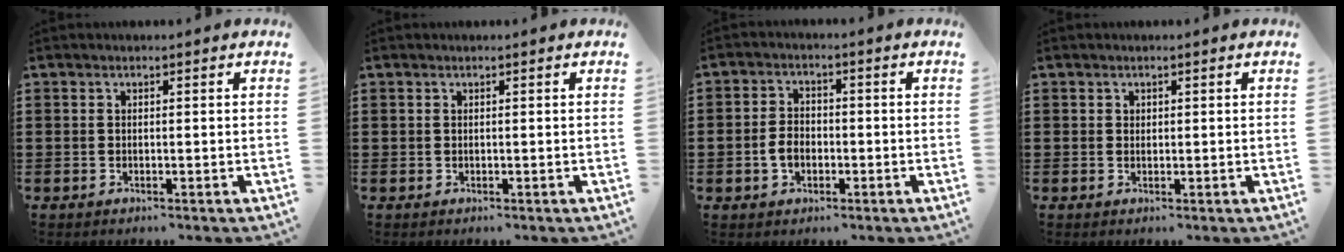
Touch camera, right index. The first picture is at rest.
{"total": 0.0}
{"total": 3.6, "force": [-1.1, 2.6, 2.3], "torque": [-0.054, 0.003, -0.023]}
{"total": 0.6, "force": [0.3, 0.5, 0.1], "torque": [-0.004, 0.002, 0.006]}